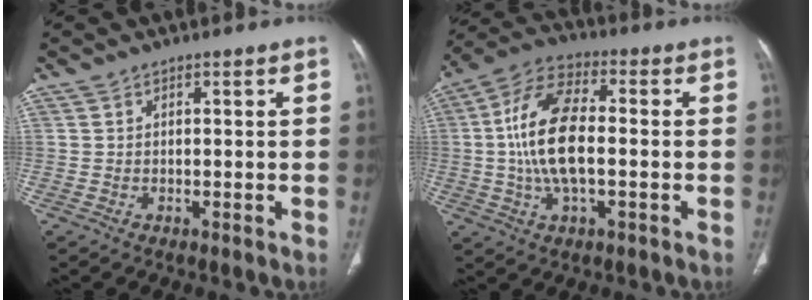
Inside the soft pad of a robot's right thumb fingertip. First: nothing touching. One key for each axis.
{"total": 14.6, "fx": -0.7, "fy": 6.8, "fz": 12.9, "tx": -0.258, "ty": 0.022, "tz": -0.019}